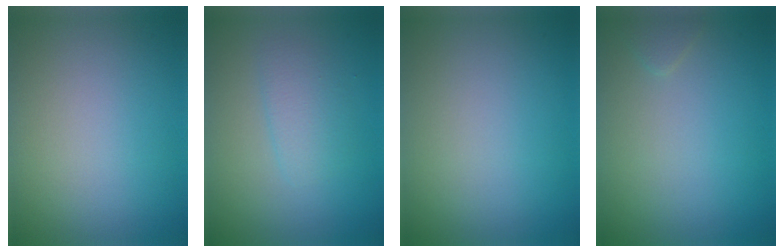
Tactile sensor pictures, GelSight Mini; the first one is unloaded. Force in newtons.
{"total": 2.0, "press": 2.0, "slide": 0.1}
{"total": 0.0}
{"total": 0.7, "press": 0.7, "slide": 0.0}